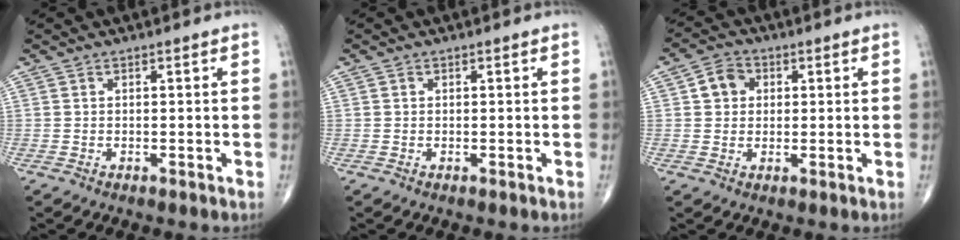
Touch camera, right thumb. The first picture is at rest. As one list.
[{"total": 0.0}, {"total": 4.9, "force": [1.1, 4.2, 2.3], "torque": [-0.023, 0.006, 0.012]}]